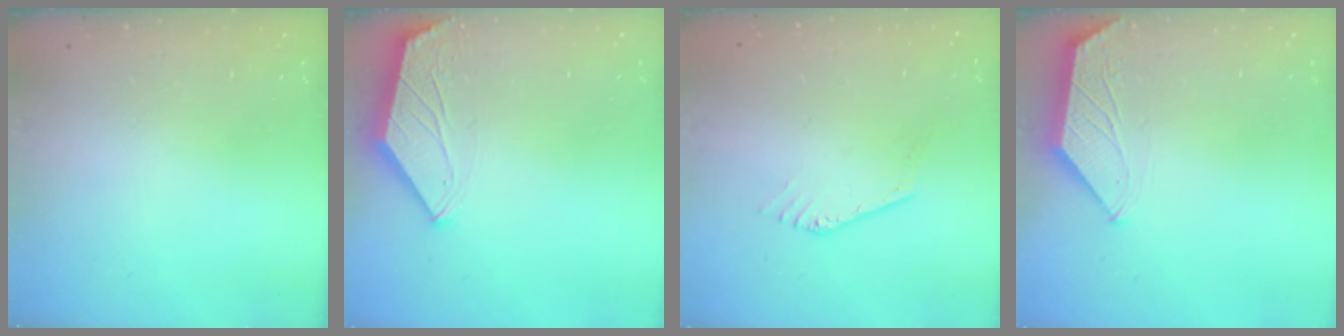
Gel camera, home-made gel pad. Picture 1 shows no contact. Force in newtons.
{"total": 1.6, "press": 1.6, "slide": 0.3}
{"total": 0.0}
{"total": 1.3, "press": 1.2, "slide": 0.3}